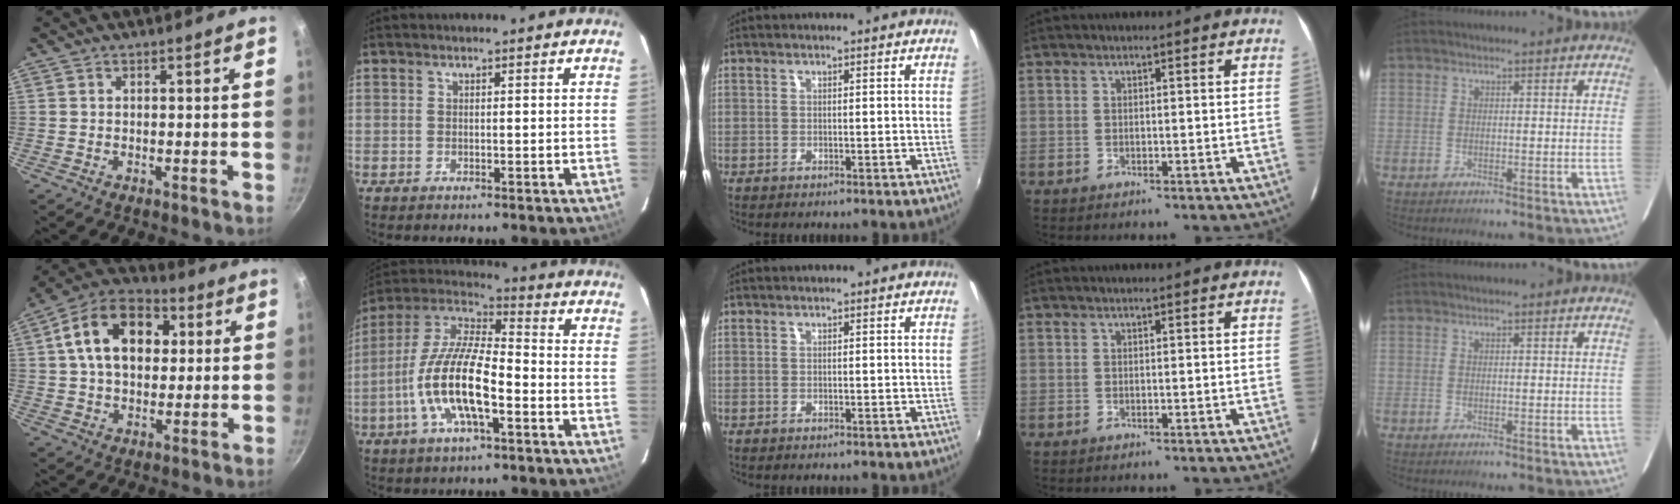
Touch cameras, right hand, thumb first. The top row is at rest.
{"thumb": {"total": 17.3, "force": [4.0, 11.8, 12.1], "torque": [-0.174, 0.021, 0.050]}, "index": {"total": 16.1, "force": [-5.4, 5.1, 14.3], "torque": [-0.291, -0.006, -0.110]}}